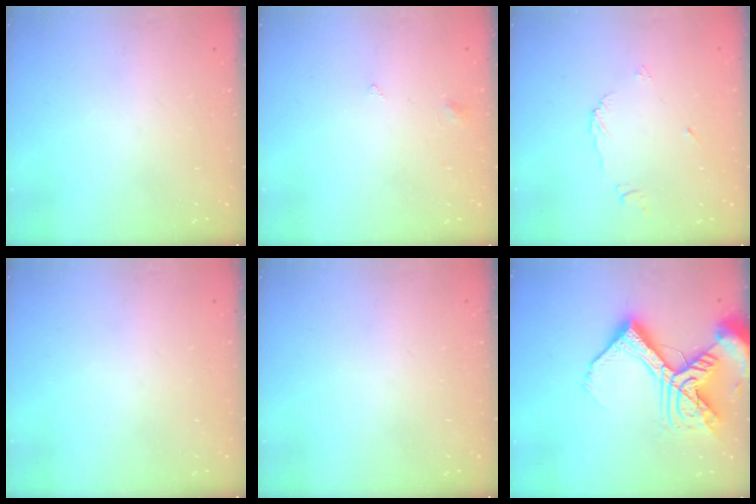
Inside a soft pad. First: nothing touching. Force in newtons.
{"total": 2.5, "press": 2.4, "slide": 0.5}
{"total": 5.2, "press": 5.2, "slide": 0.3}
{"total": 0.0}
{"total": 0.0}
{"total": 20.7, "press": 20.5, "slide": 2.6}